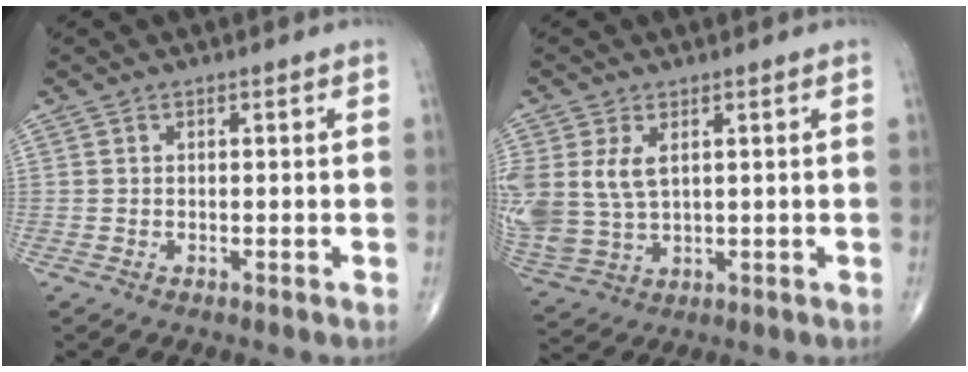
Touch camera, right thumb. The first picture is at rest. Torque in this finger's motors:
{"motor_torque": [-0.55, 1.09, 1.18, 0.41, 0.20]}